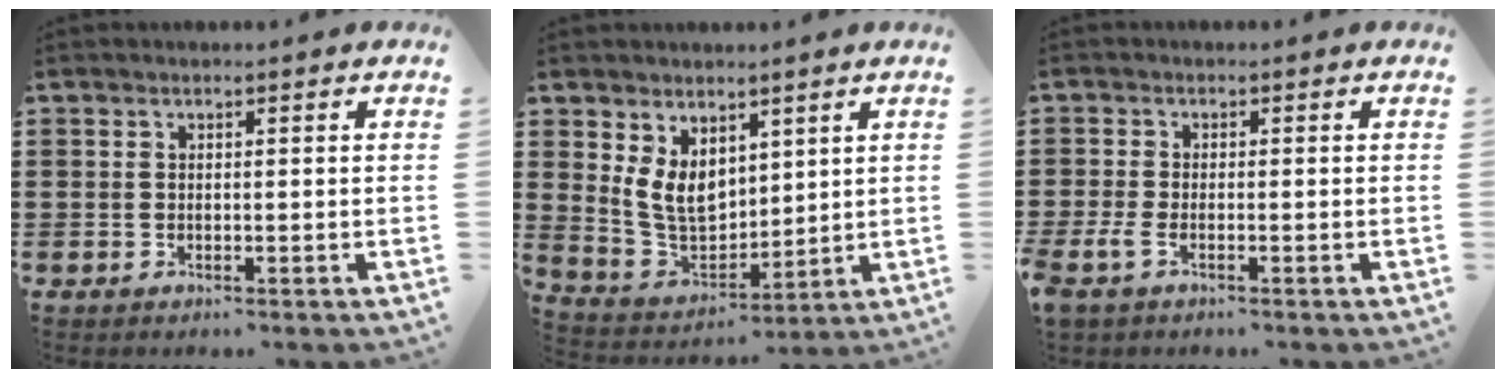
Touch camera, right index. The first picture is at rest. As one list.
[{"total": 7.4, "force": [3.2, 5.2, 4.1], "torque": [-0.110, -0.004, 0.062]}, {"total": 1.7, "force": [-1.0, 0.6, 1.2], "torque": [-0.038, -0.007, -0.024]}]